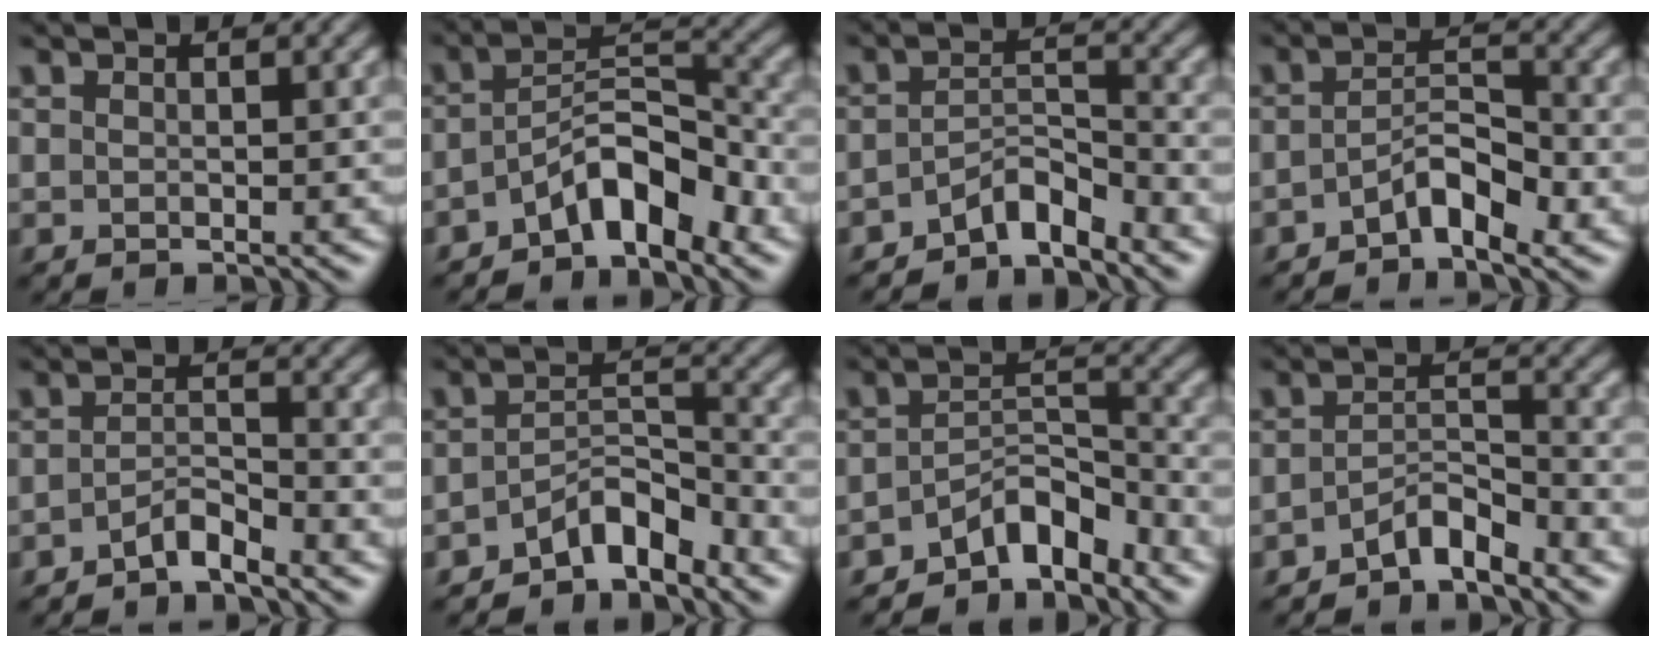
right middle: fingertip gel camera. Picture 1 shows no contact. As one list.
[{"total": 5.8, "force": [-3.7, 2.2, 3.8], "torque": [-0.056, 0.014, -0.071]}, {"total": 3.6, "force": [-3.0, 1.1, 1.8], "torque": [-0.026, 0.012, -0.058]}, {"total": 3.4, "force": [-2.0, 1.2, 2.5], "torque": [-0.043, 0.011, -0.038]}, {"total": 2.2, "force": [-1.9, 0.4, 1.1], "torque": [-0.023, 0.009, -0.039]}, {"total": 4.6, "force": [-3.4, 1.7, 2.4], "torque": [-0.032, 0.010, -0.065]}, {"total": 5.1, "force": [-3.9, 2.1, 2.6], "torque": [-0.028, 0.009, -0.072]}, {"total": 3.1, "force": [-2.5, 0.8, 1.6], "torque": [-0.027, 0.013, -0.050]}]